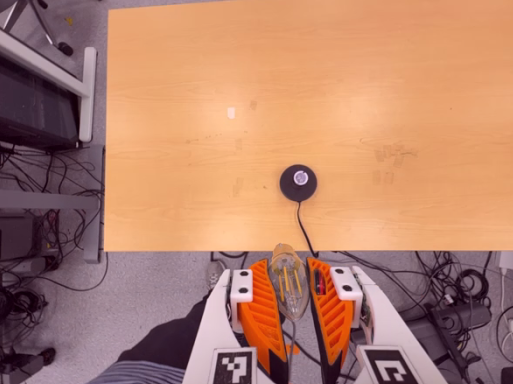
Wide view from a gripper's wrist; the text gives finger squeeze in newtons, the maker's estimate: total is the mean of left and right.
{"total": 19.4, "left": 23.5, "right": 15.3}